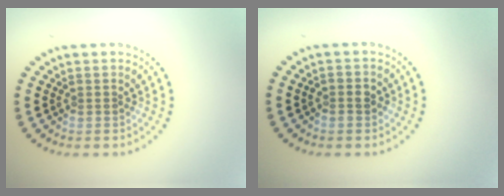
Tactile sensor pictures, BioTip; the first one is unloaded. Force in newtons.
{"total": 1.4, "press": 1.3, "slide": 0.2}